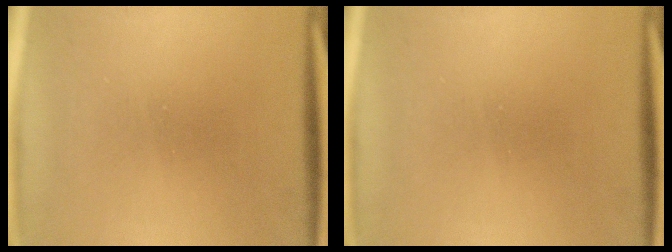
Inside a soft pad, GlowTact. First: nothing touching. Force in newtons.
{"total": 0.0}